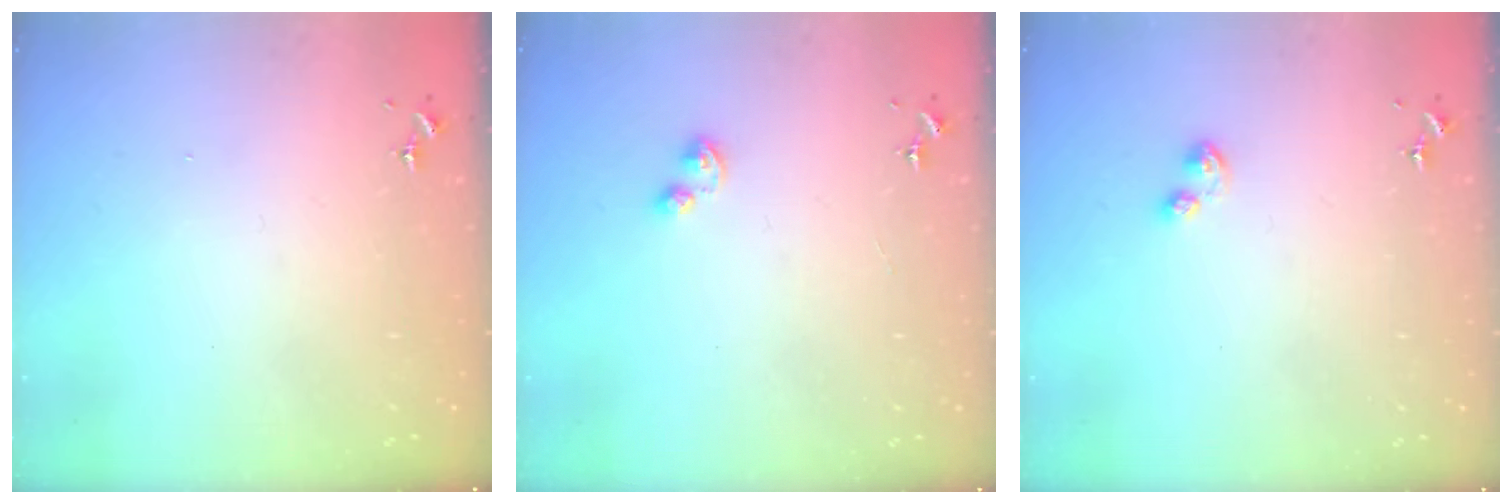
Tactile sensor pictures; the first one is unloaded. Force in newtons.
{"total": 3.8, "press": 3.8, "slide": 0.6}
{"total": 5.6, "press": 5.6, "slide": 0.5}